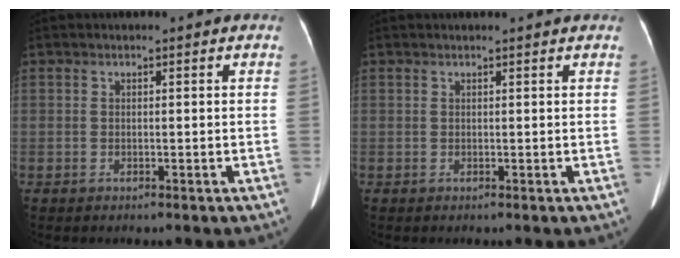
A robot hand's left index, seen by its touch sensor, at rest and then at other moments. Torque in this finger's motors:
{"motor_torque": [-0.30, -0.47, -0.02, 0.02]}